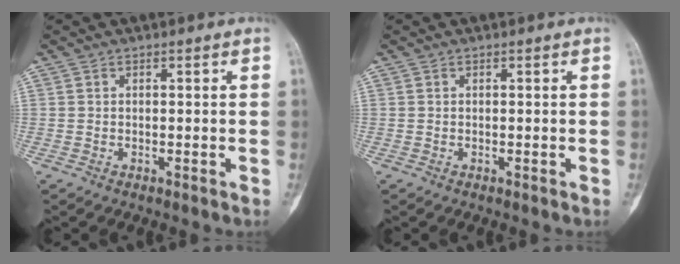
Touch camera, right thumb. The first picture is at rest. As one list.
[{"total": 0.0}]